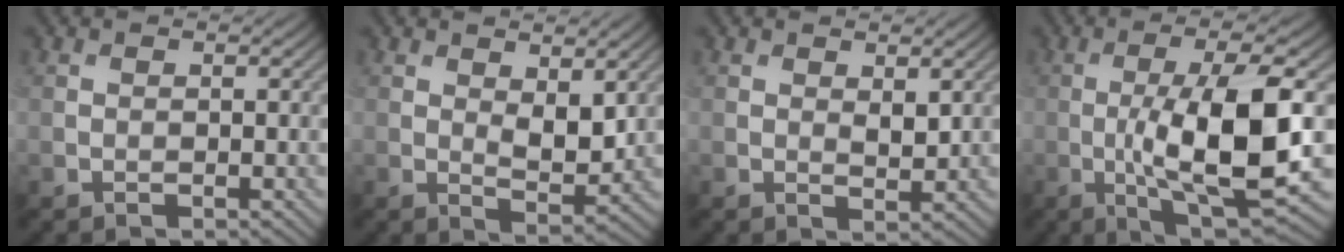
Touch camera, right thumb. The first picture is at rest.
{"total": 4.3, "force": [1.3, 2.0, 3.6], "torque": [-0.066, -0.008, 0.029]}
{"total": 2.0, "force": [0.8, 0.9, 1.6], "torque": [-0.030, -0.008, 0.018]}
{"total": 13.7, "force": [-1.7, 3.6, 13.1], "torque": [-0.220, 0.001, -0.022]}